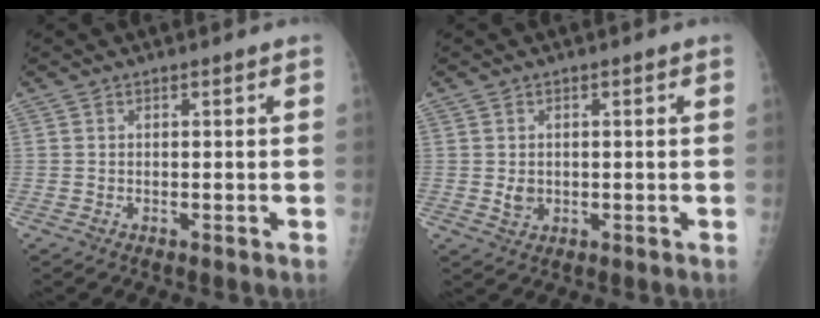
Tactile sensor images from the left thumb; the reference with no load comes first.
{"total": 2.4, "force": [0.0, 2.0, 1.3], "torque": [-0.013, -0.001, 0.006]}